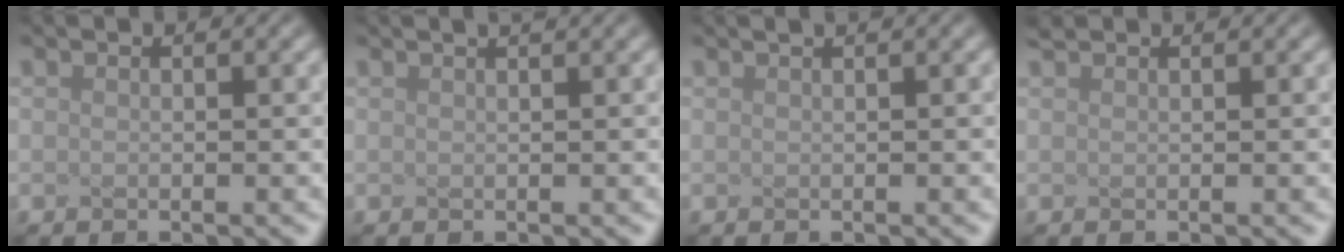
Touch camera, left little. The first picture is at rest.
{"total": 2.3, "force": [1.5, 1.0, 1.5], "torque": [0.002, 0.013, -0.011]}
{"total": 1.7, "force": [1.1, 0.7, 1.2], "torque": [-0.002, 0.005, -0.006]}
{"total": 0.9, "force": [0.9, 0.1, 0.1], "torque": [-0.002, 0.004, 0.012]}